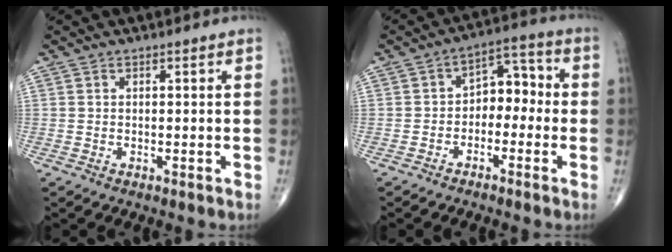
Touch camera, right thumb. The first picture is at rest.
{"total": 7.1, "force": [-1.6, 4.9, 4.9], "torque": [-0.042, 0.043, -0.041]}